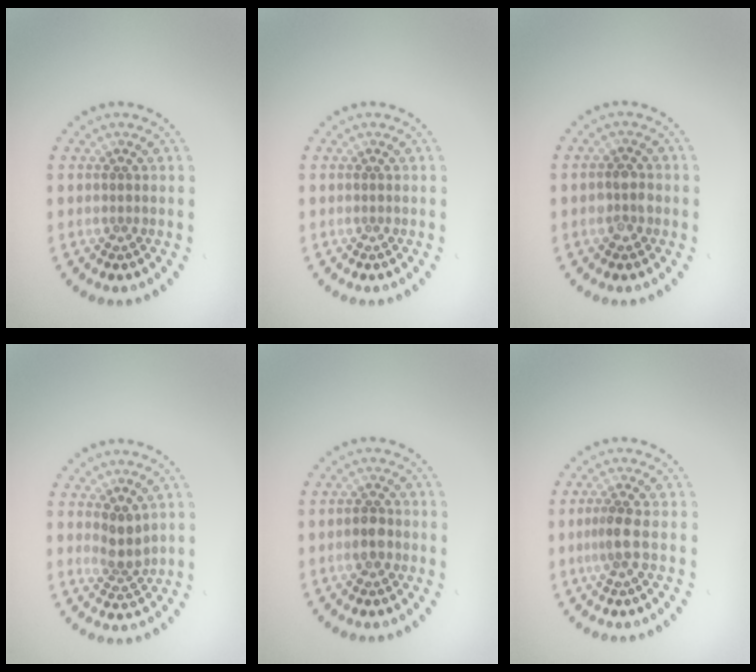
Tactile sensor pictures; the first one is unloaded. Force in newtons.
{"total": 0.0}
{"total": 2.1, "press": 2.0, "slide": 0.4}
{"total": 2.1, "press": 1.7, "slide": 1.2}
{"total": 1.8, "press": 1.8, "slide": 0.4}
{"total": 1.9, "press": 1.5, "slide": 1.1}